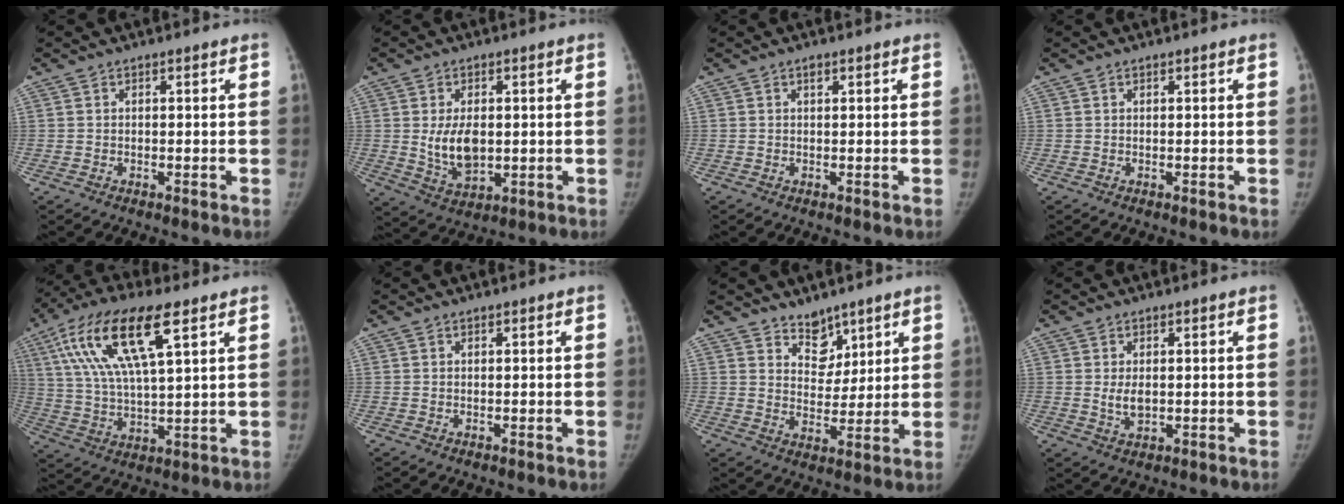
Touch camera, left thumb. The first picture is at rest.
{"total": 8.1, "force": [0.4, 4.9, 6.4], "torque": [-0.100, -0.013, 0.019]}
{"total": 0.9, "force": [0.5, 0.5, 0.6], "torque": [-0.006, -0.002, 0.007]}
{"total": 0.0}
{"total": 18.0, "force": [7.9, 5.7, 15.1], "torque": [-0.300, -0.007, 0.146]}
{"total": 0.0}
{"total": 6.5, "force": [5.0, 3.8, 1.6], "torque": [0.010, -0.039, 0.089]}
{"total": 3.3, "force": [0.3, 2.0, 2.7], "torque": [-0.044, -0.008, 0.012]}